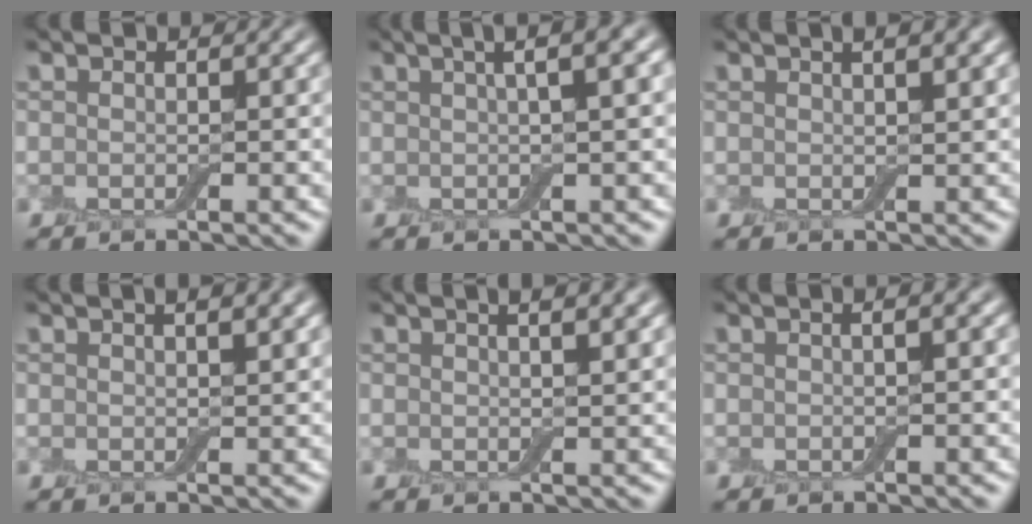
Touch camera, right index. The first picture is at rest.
{"total": 7.2, "force": [2.7, 3.0, 6.0], "torque": [-0.041, 0.036, 0.006]}
{"total": 3.2, "force": [1.7, 1.0, 2.5], "torque": [-0.017, 0.007, 0.013]}
{"total": 2.5, "force": [1.4, 0.7, 2.0], "torque": [-0.021, 0.003, 0.018]}
{"total": 4.0, "force": [2.1, 1.5, 3.1], "torque": [-0.017, 0.013, 0.010]}
{"total": 1.6, "force": [0.6, 0.4, 1.4], "torque": [-0.023, 0.004, -0.001]}